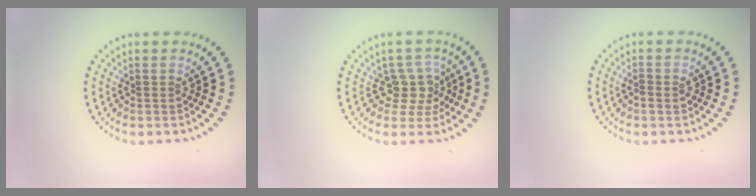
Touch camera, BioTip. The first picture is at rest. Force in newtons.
{"total": 2.9, "press": 2.3, "slide": 1.8}
{"total": 1.2, "press": 1.2, "slide": 0.1}